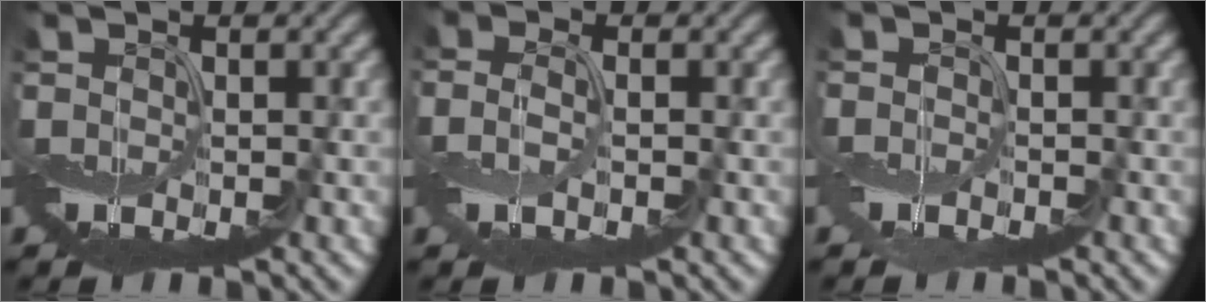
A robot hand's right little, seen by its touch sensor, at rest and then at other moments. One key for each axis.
{"total": 2.0, "fx": -0.5, "fy": 1.0, "fz": 1.6, "tx": -0.045, "ty": 0.001, "tz": -0.013}
{"total": 1.2, "fx": -1.0, "fy": 0.4, "fz": 0.5, "tx": -0.010, "ty": -0.002, "tz": -0.026}